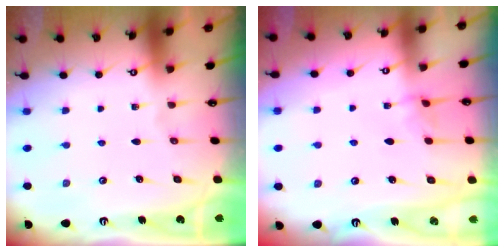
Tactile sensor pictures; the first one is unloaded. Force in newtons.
{"total": 2.8, "press": 2.8, "slide": 0.3}